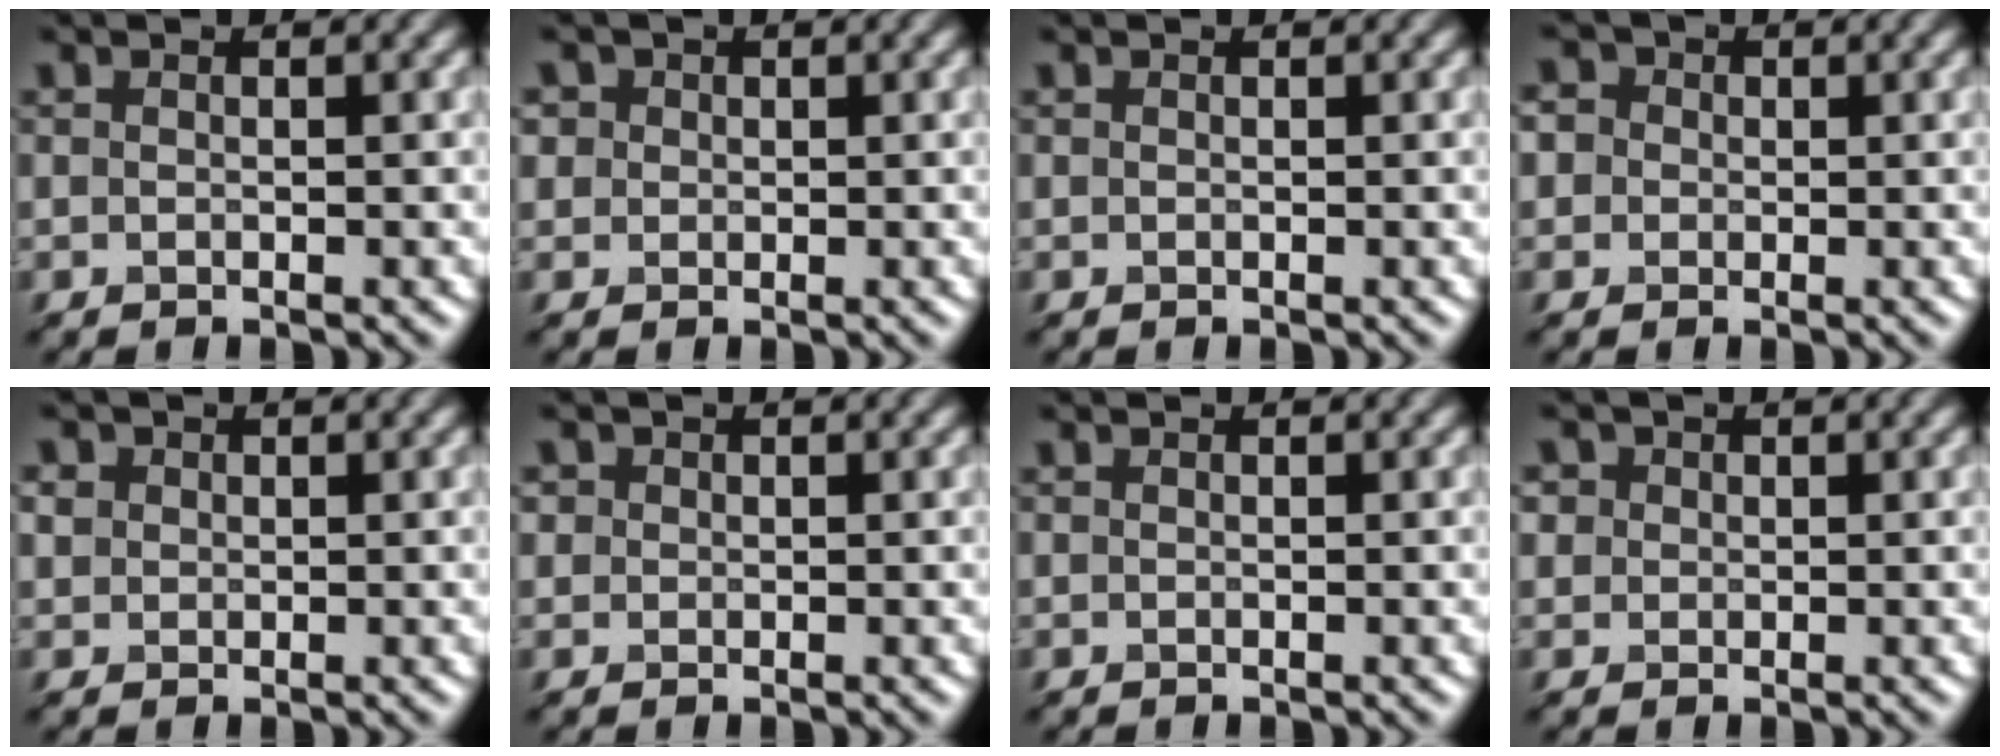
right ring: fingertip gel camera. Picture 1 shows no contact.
{"total": 0.8, "force": [0.5, 0.5, -0.5], "torque": [-0.005, 0.008, 0.011]}
{"total": 0.0}
{"total": 1.4, "force": [0.4, 1.3, 0.0], "torque": [-0.001, 0.016, -0.005]}
{"total": 0.8, "force": [0.2, 0.3, -0.7], "torque": [-0.004, 0.008, 0.020]}
{"total": 0.8, "force": [0.0, -0.1, -0.8], "torque": [0.002, 0.000, 0.013]}
{"total": 0.0}
{"total": 1.0, "force": [0.7, 0.7, -0.3], "torque": [-0.008, 0.009, 0.014]}